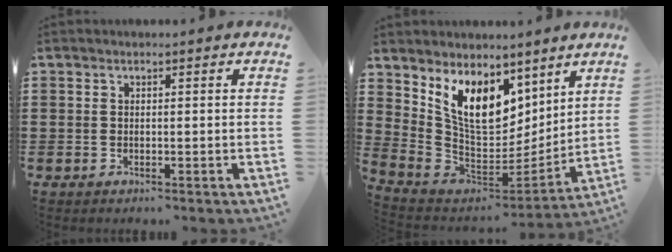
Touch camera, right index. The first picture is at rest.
{"total": 11.2, "force": [6.2, 6.7, 6.5], "torque": [-0.148, -0.029, 0.126]}